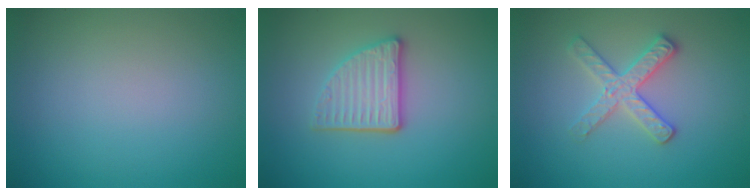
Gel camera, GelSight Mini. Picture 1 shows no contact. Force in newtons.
{"total": 3.5, "press": 3.0, "slide": 1.7}
{"total": 2.9, "press": 2.8, "slide": 0.8}